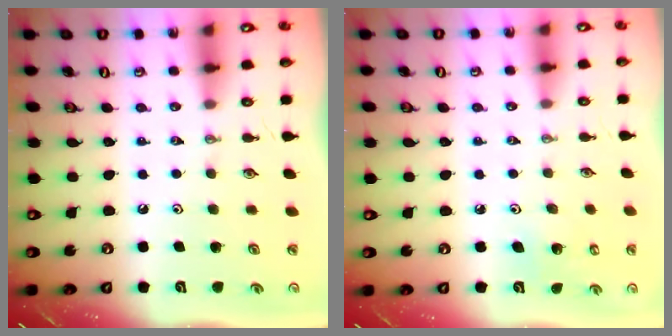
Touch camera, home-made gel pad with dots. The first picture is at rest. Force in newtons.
{"total": 5.3, "press": 5.3, "slide": 0.5}